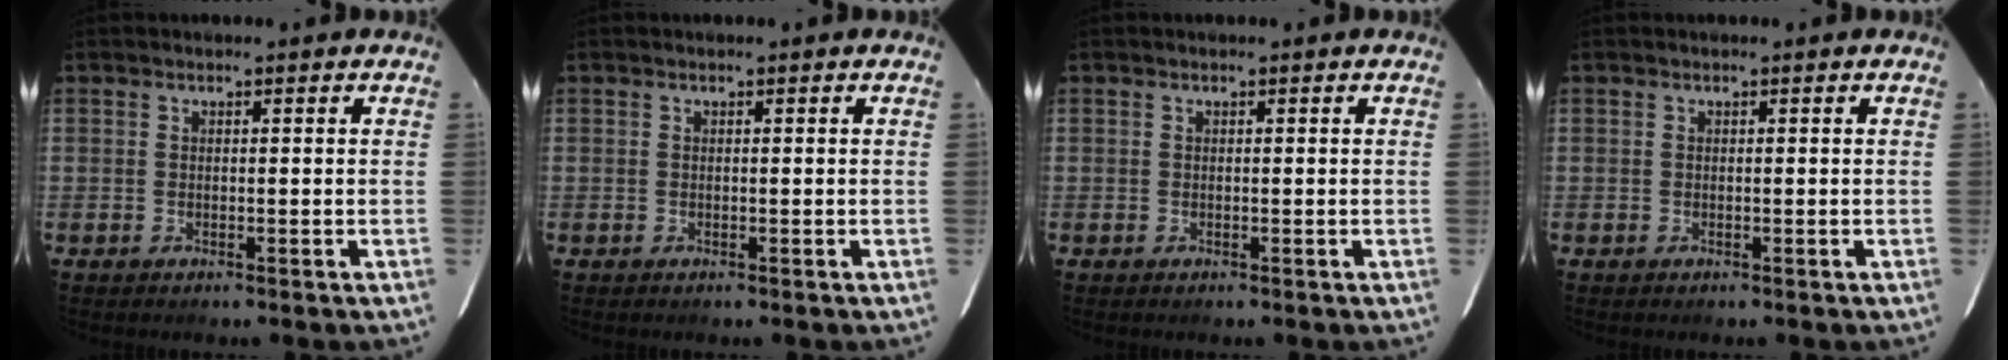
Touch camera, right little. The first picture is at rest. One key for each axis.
{"total": 0.0}
{"total": 0.0}
{"total": 0.0}